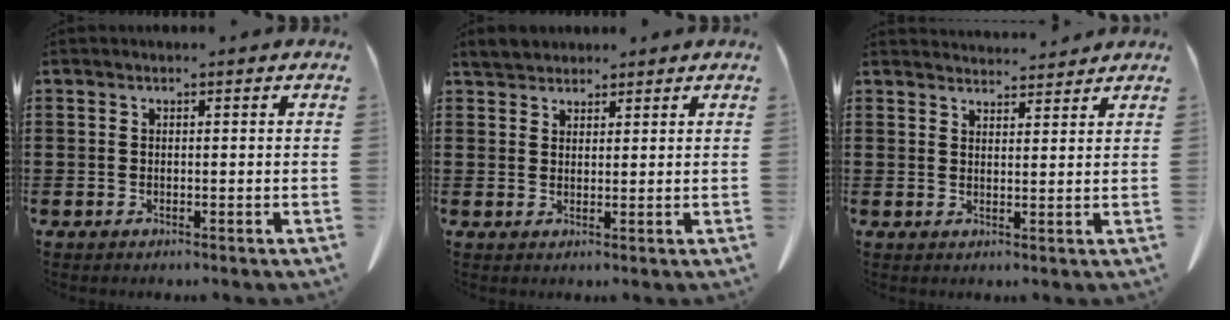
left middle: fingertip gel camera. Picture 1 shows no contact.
{"total": 2.7, "force": [2.6, 0.8, 0.2], "torque": [-0.012, 0.001, 0.051]}
{"total": 2.9, "force": [2.8, 0.2, 0.1], "torque": [-0.001, -0.012, 0.051]}